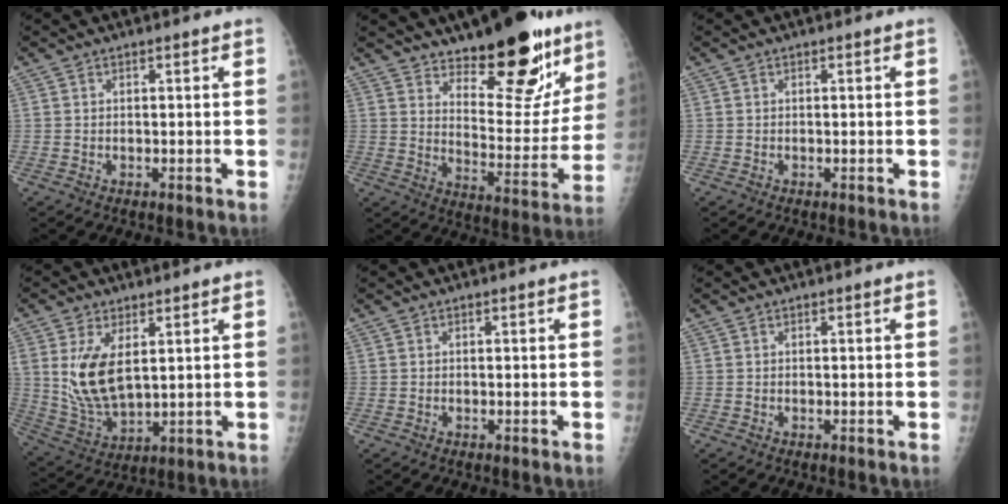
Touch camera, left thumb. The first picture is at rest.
{"total": 19.7, "force": [13.6, 7.8, 12.0], "torque": [-0.107, -0.099, 0.202]}
{"total": 0.0}
{"total": 11.7, "force": [3.2, 6.3, 9.3], "torque": [-0.175, -0.021, 0.077]}
{"total": 0.0}
{"total": 0.0}